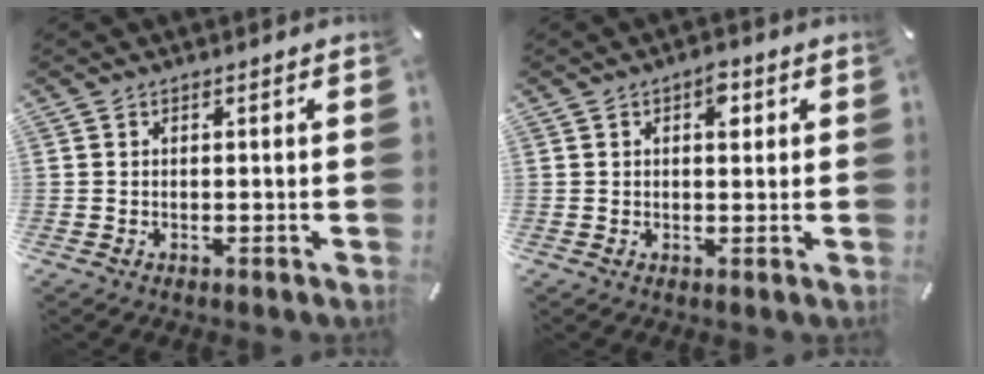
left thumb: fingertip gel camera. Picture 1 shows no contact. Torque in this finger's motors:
{"motor_torque": [0.54, 0.74, 0.22, -0.54, 0.17]}